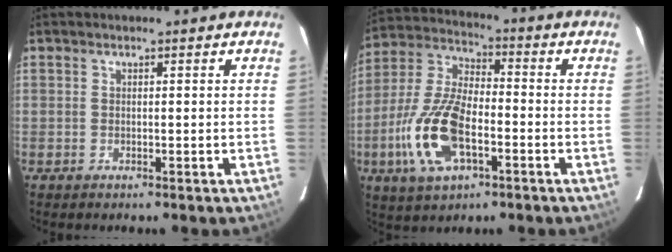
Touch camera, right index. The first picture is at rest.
{"total": 15.7, "force": [-5.3, 7.0, 13.0], "torque": [-0.288, -0.003, -0.101]}